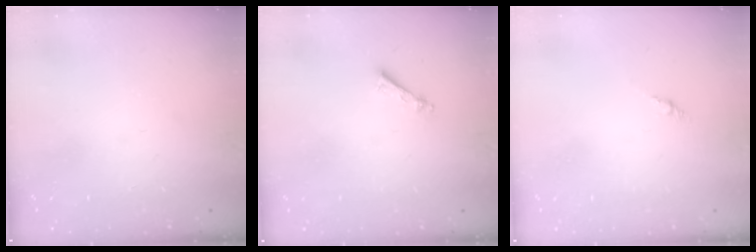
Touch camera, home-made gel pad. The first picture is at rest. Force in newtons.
{"total": 3.4, "press": 3.4, "slide": 0.4}
{"total": 1.5, "press": 1.4, "slide": 0.6}